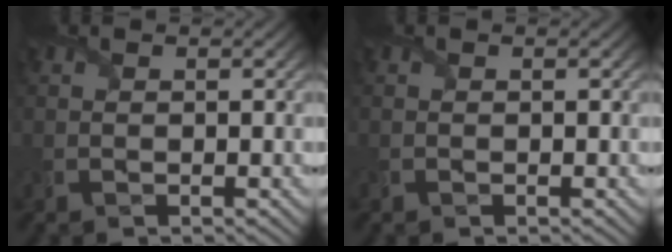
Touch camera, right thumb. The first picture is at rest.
{"total": 0.0}